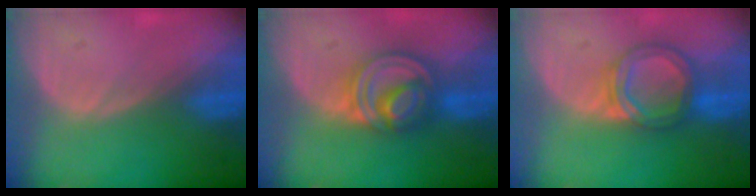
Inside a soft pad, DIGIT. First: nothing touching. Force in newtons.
{"total": 8.2, "press": 6.9, "slide": 4.3}
{"total": 6.2, "press": 5.8, "slide": 2.4}